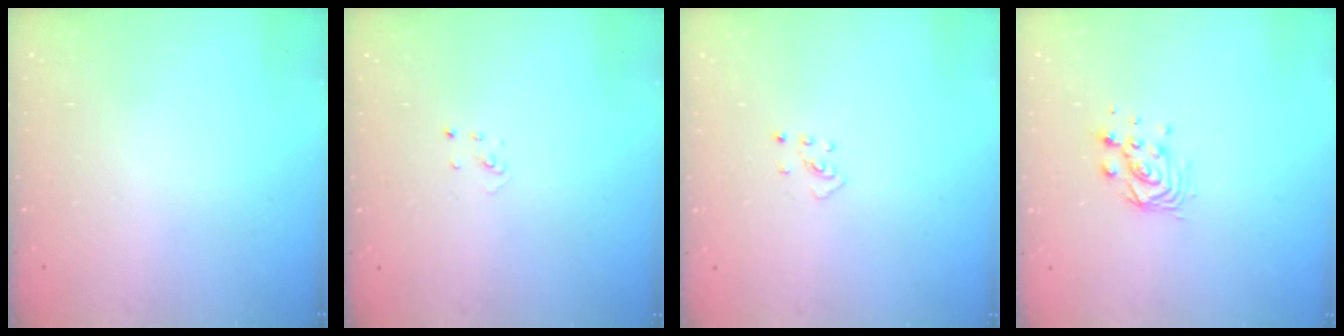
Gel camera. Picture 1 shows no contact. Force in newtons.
{"total": 2.1, "press": 2.1, "slide": 0.1}
{"total": 2.7, "press": 2.7, "slide": 0.5}
{"total": 8.3, "press": 8.3, "slide": 0.5}